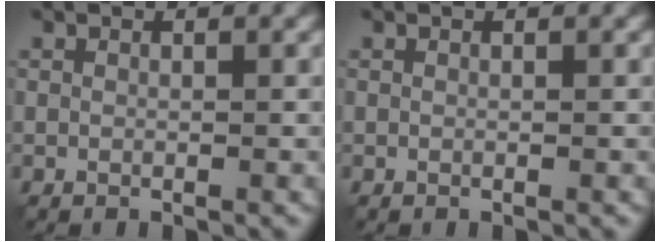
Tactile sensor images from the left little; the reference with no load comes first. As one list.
[{"total": 0.0}]